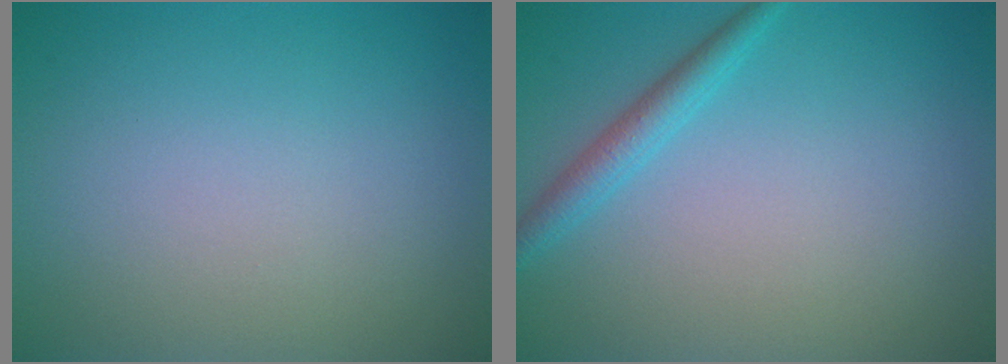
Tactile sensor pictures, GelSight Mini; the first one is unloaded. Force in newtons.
{"total": 2.1, "press": 2.1, "slide": 0.1}